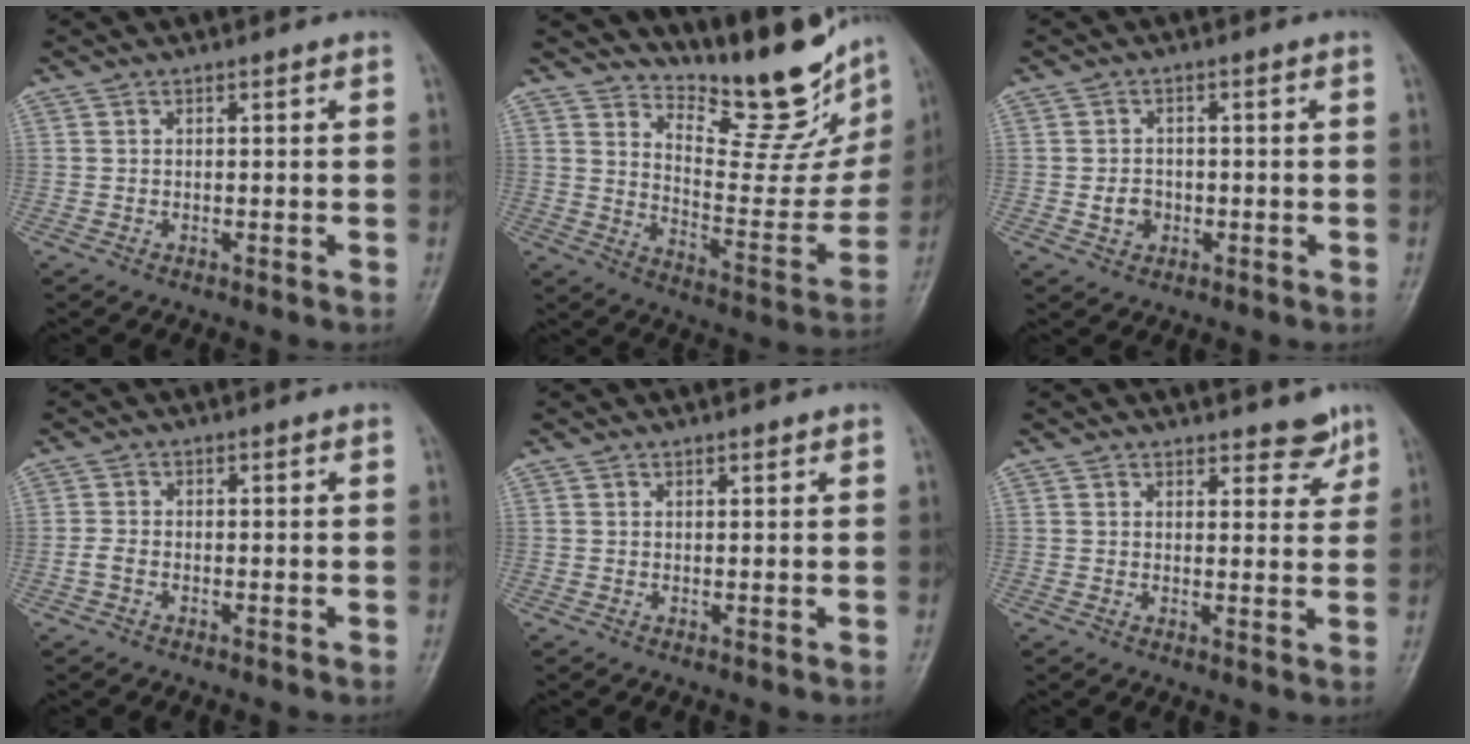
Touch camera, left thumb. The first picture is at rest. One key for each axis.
{"total": 18.3, "fx": 15.3, "fy": 5.3, "fz": 8.5, "tx": -0.072, "ty": -0.126, "tz": 0.223}
{"total": 3.3, "fx": -0.8, "fy": 2.8, "fz": 1.5, "tx": -0.013, "ty": 0.004, "tz": -0.011}
{"total": 1.6, "fx": -0.7, "fy": 0.9, "fz": 1.1, "tx": -0.027, "ty": 0.003, "tz": -0.018}
{"total": 0.9, "fx": 0.7, "fy": 0.3, "fz": 0.4, "tx": -0.006, "ty": -0.004, "tz": 0.010}
{"total": 4.2, "fx": 3.5, "fy": 1.8, "fz": 1.6, "tx": 0.003, "ty": -0.025, "tz": 0.044}